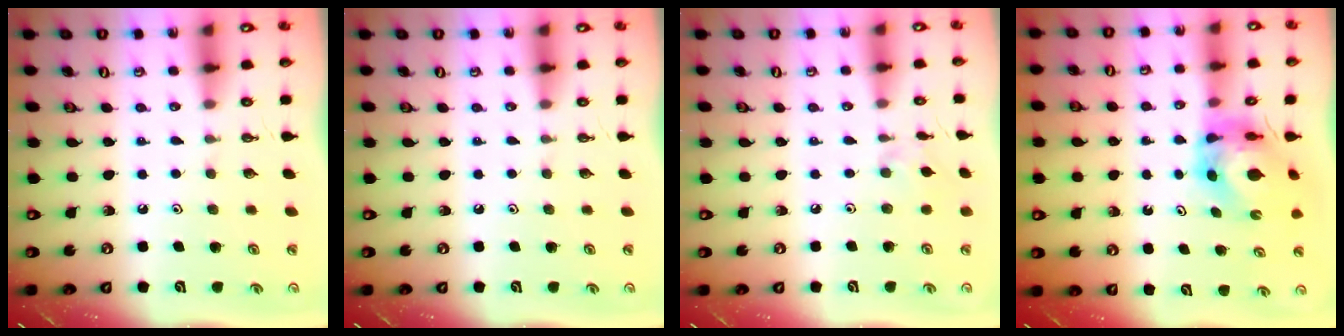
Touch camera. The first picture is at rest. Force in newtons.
{"total": 0.0}
{"total": 2.3, "press": 2.3, "slide": 0.4}
{"total": 6.5, "press": 6.4, "slide": 0.5}